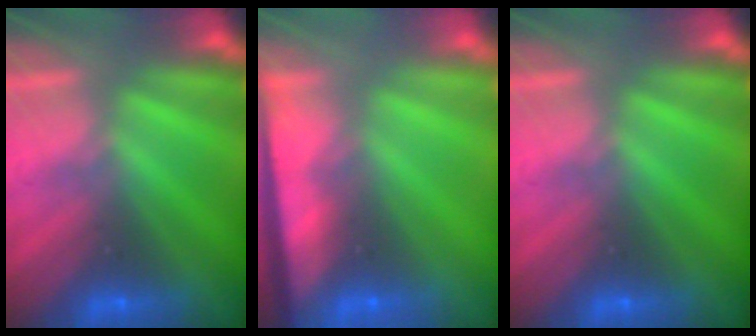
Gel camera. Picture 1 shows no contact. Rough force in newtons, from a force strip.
{"total": 7.5}
{"total": 0.0}